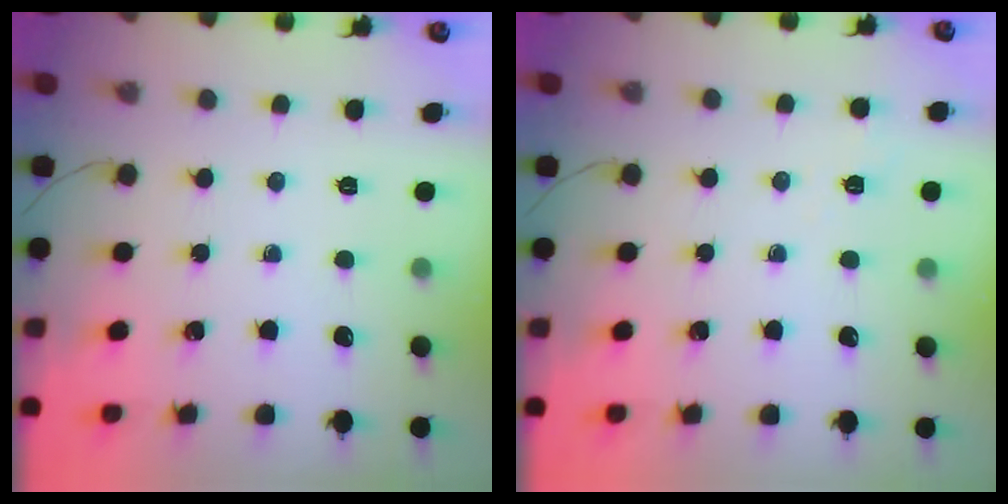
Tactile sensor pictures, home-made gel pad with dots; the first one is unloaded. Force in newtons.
{"total": 4.4, "press": 4.2, "slide": 1.1}